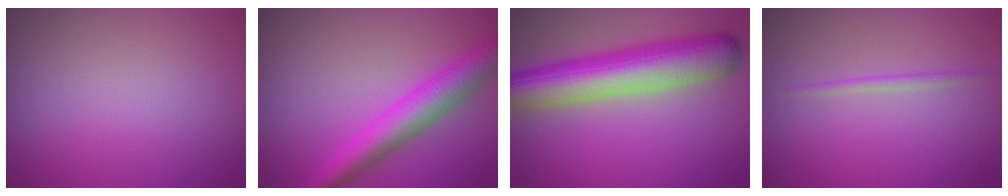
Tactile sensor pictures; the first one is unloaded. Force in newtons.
{"total": 5.7, "press": 5.7, "slide": 0.0}
{"total": 10.2, "press": 10.2, "slide": 0.4}
{"total": 0.7, "press": 0.7, "slide": 0.1}